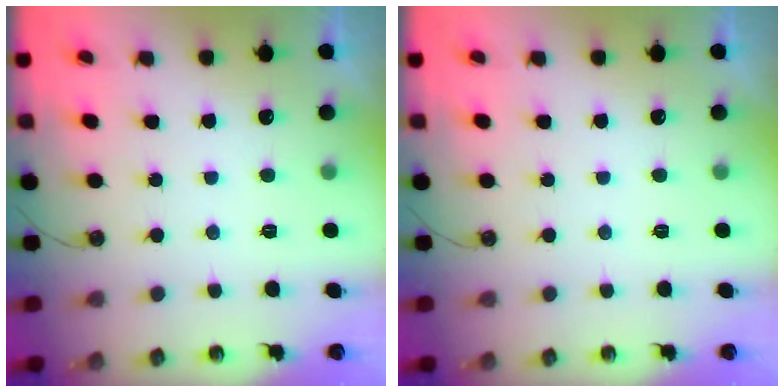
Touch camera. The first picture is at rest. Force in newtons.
{"total": 0.0}